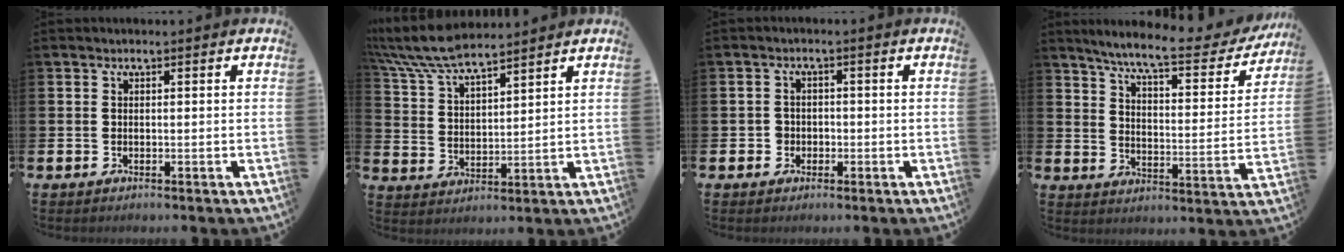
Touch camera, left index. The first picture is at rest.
{"total": 7.7, "force": [7.1, 1.3, 2.8], "torque": [-0.085, -0.029, 0.129]}
{"total": 1.9, "force": [-0.7, 1.8, 0.1], "torque": [-0.008, 0.005, -0.019]}
{"total": 7.9, "force": [6.8, 0.9, 3.9], "torque": [-0.100, -0.046, 0.109]}